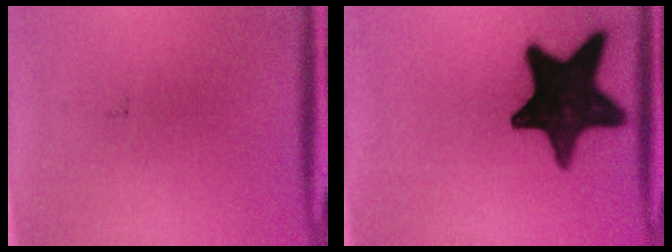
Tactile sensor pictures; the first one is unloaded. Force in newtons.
{"total": 18.4}